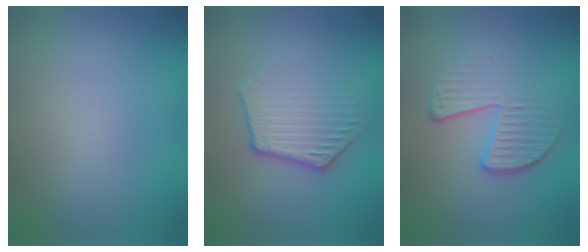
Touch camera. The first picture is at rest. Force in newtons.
{"total": 3.8, "press": 2.9, "slide": 2.5}
{"total": 3.9, "press": 2.7, "slide": 2.9}